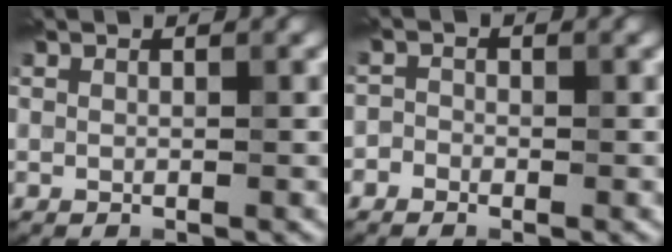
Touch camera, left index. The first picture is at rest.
{"total": 1.5, "force": [-1.0, 1.0, 0.0], "torque": [0.013, 0.009, -0.032]}